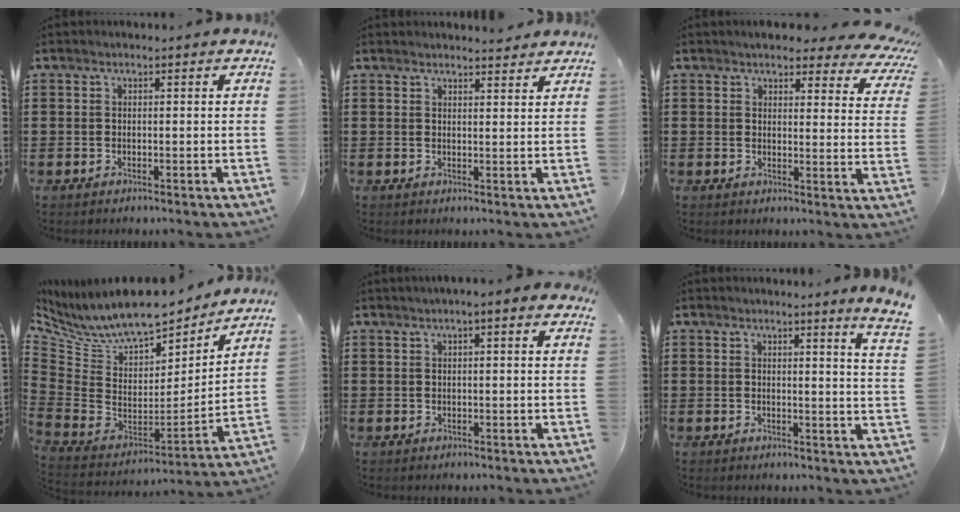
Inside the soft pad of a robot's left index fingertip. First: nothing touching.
{"total": 2.2, "force": [2.2, 0.0, 0.0], "torque": [-0.006, -0.002, 0.043]}
{"total": 4.1, "force": [3.7, 1.3, 1.1], "torque": [-0.023, -0.015, 0.062]}
{"total": 9.4, "force": [8.0, 2.7, 4.1], "torque": [-0.120, -0.057, 0.141]}
{"total": 1.2, "force": [0.5, 0.2, 1.1], "torque": [-0.022, 0.001, 0.008]}
{"total": 2.5, "force": [1.9, -1.3, 0.9], "torque": [-0.022, -0.018, 0.031]}